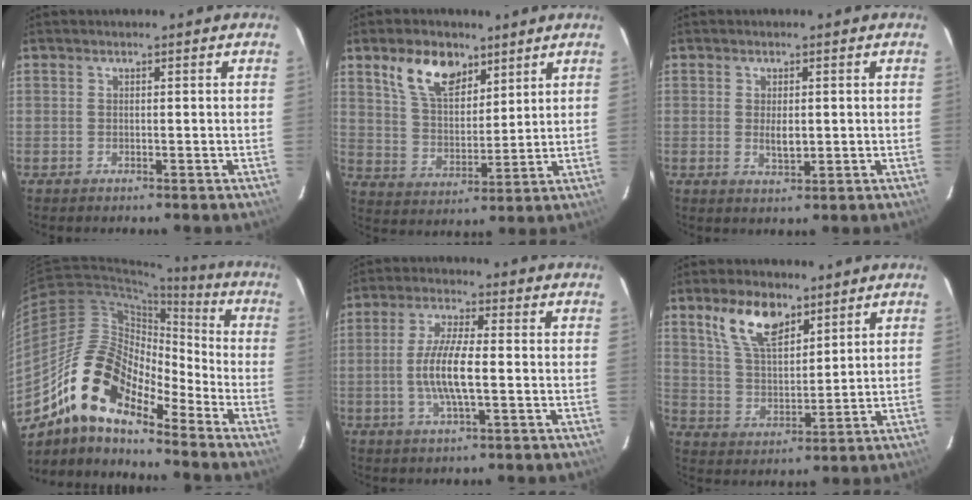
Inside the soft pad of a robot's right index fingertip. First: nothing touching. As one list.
[{"total": 11.0, "force": [6.6, 6.0, 6.4], "torque": [-0.118, 0.017, 0.129]}, {"total": 3.2, "force": [0.0, 1.6, 2.8], "torque": [-0.050, -0.008, 0.003]}, {"total": 15.4, "force": [-11.4, 5.6, 8.8], "torque": [-0.146, 0.004, -0.231]}, {"total": 8.7, "force": [-1.3, 1.9, 8.4], "torque": [-0.168, -0.004, -0.027]}, {"total": 10.6, "force": [6.6, 5.1, 6.6], "torque": [-0.123, 0.012, 0.132]}]